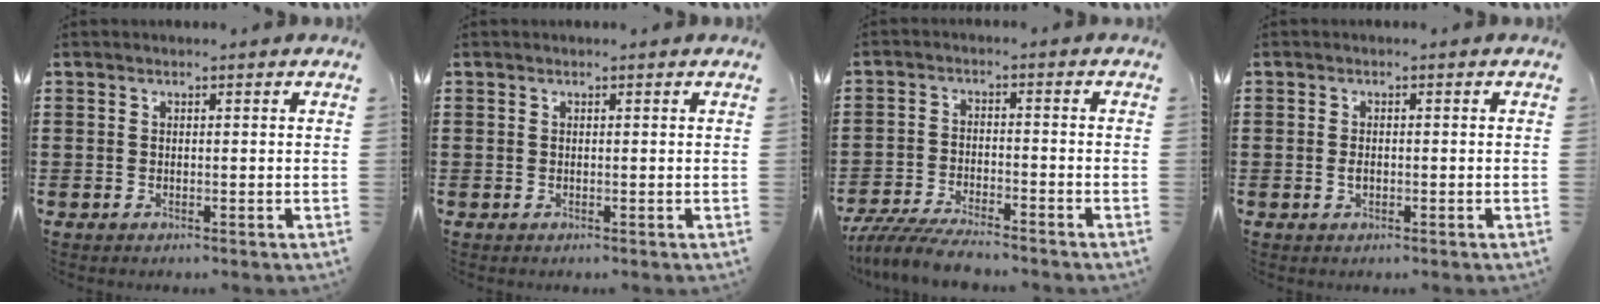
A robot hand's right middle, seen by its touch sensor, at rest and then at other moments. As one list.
[{"total": 0.0}, {"total": 5.9, "force": [-5.6, 0.4, 1.9], "torque": [-0.049, -0.009, -0.110]}, {"total": 1.2, "force": [-0.4, 0.6, 1.0], "torque": [-0.021, -0.003, -0.006]}]